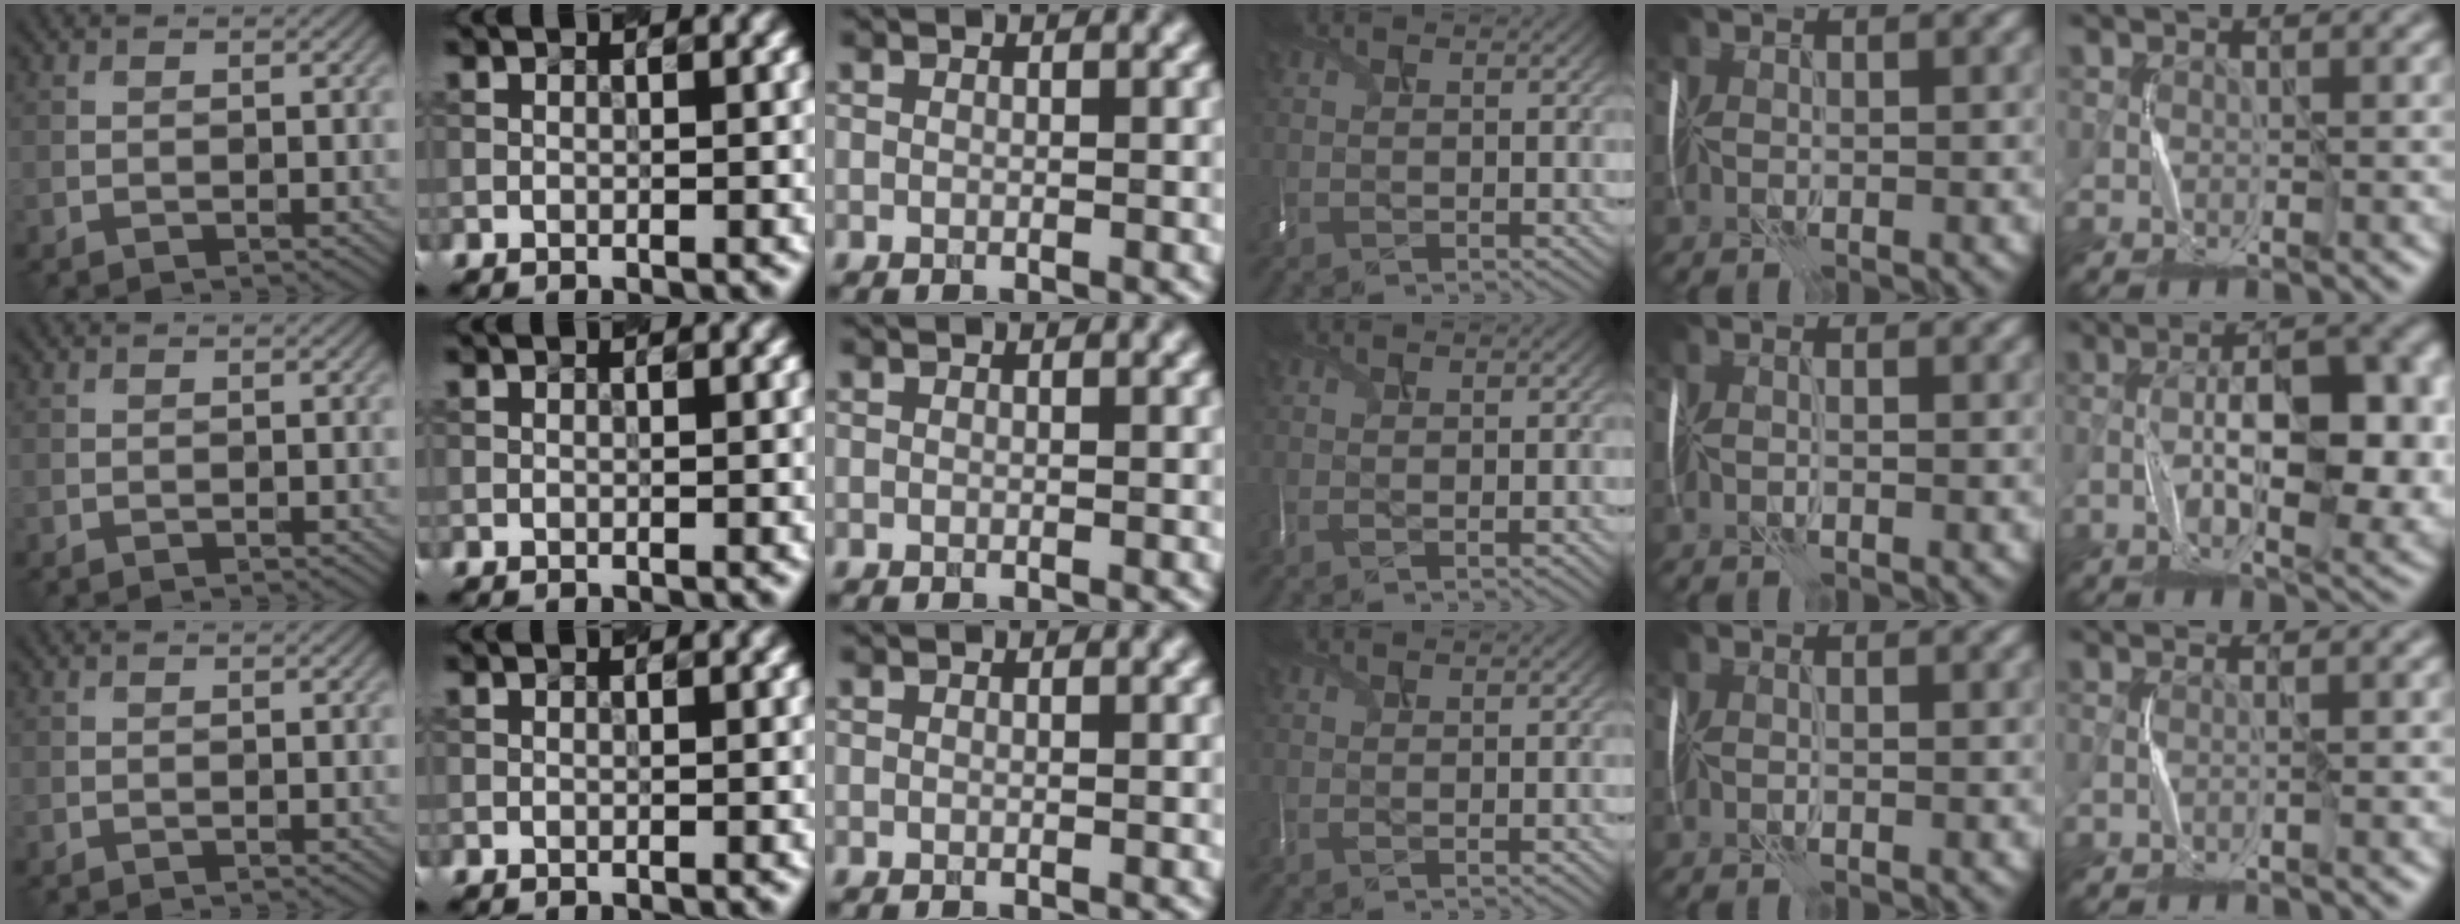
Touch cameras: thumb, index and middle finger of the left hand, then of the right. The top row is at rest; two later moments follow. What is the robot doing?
{"motion": "shake", "object": "plastic piggy bank"}